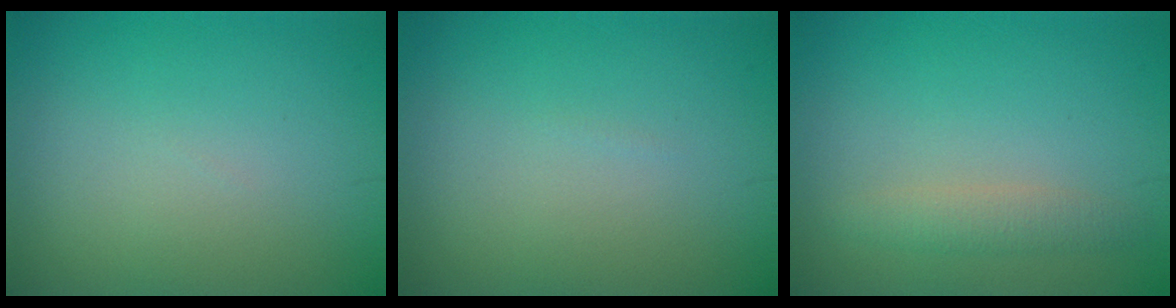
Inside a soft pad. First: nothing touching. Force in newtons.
{"total": 0.0}
{"total": 1.8, "press": 1.8, "slide": 0.2}